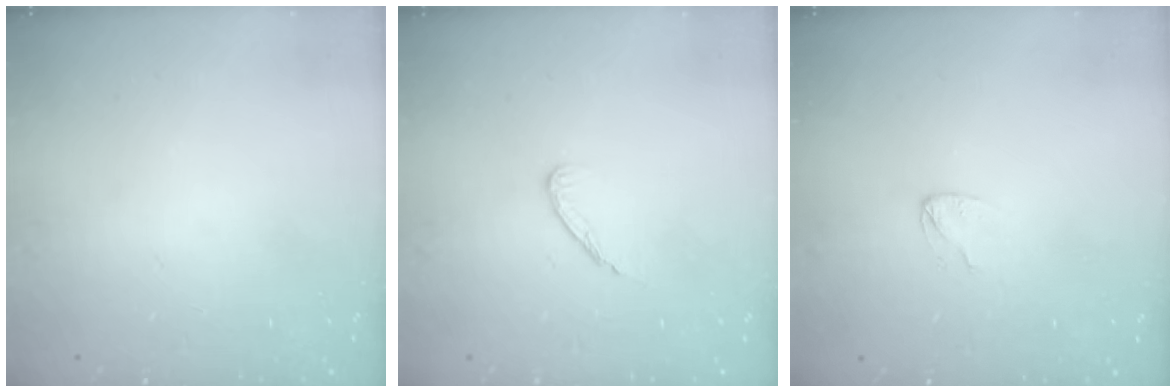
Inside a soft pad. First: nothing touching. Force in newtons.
{"total": 4.6, "press": 4.6, "slide": 0.5}
{"total": 3.6, "press": 3.6, "slide": 0.2}